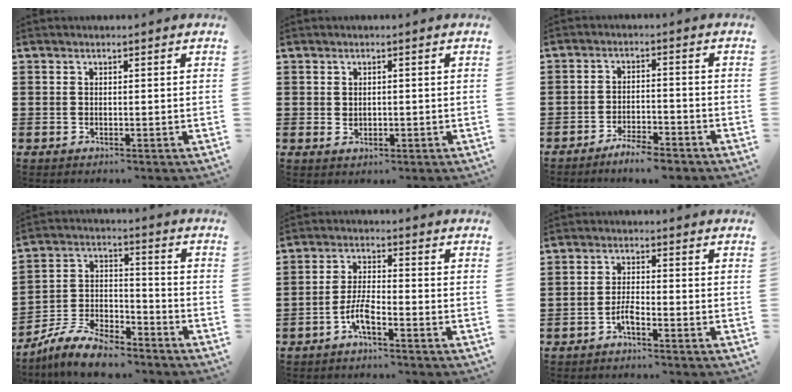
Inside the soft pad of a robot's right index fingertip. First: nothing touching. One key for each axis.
{"total": 1.1, "fx": 0.2, "fy": 0.8, "fz": 0.7, "tx": -0.015, "ty": 0.006, "tz": 0.002}
{"total": 4.2, "fx": -4.0, "fy": 0.1, "fz": 1.2, "tx": -0.031, "ty": 0.001, "tz": -0.080}
{"total": 8.3, "fx": -7.3, "fy": 2.0, "fz": 3.2, "tx": -0.071, "ty": 0.016, "tz": -0.141}
{"total": 4.8, "fx": -2.8, "fy": 1.1, "fz": 3.7, "tx": -0.092, "ty": -0.003, "tz": -0.059}
{"total": 2.7, "fx": -1.8, "fy": 0.4, "fz": 2.0, "tx": -0.044, "ty": 0.000, "tz": -0.035}